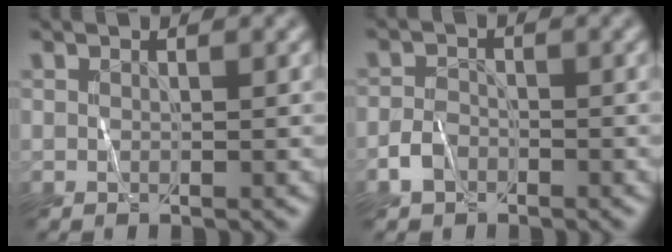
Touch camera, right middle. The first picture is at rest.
{"total": 2.2, "force": [-1.4, 1.4, 0.8], "torque": [-0.012, 0.005, -0.033]}